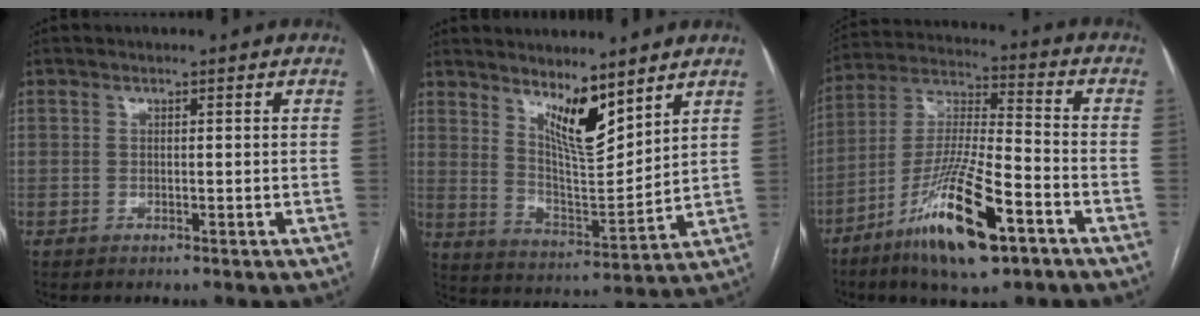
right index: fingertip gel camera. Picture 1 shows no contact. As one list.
[{"total": 9.1, "force": [6.6, 1.8, 6.0], "torque": [-0.116, -0.016, 0.130]}, {"total": 16.5, "force": [-8.7, 2.7, 13.7], "torque": [-0.270, -0.021, -0.152]}]